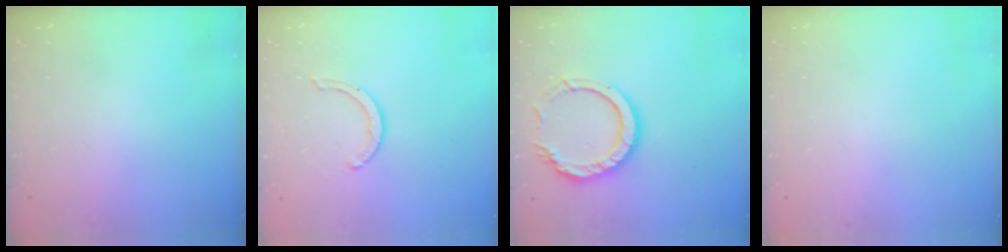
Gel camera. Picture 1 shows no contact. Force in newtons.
{"total": 3.1, "press": 3.0, "slide": 0.3}
{"total": 12.3, "press": 12.2, "slide": 1.0}
{"total": 0.0}